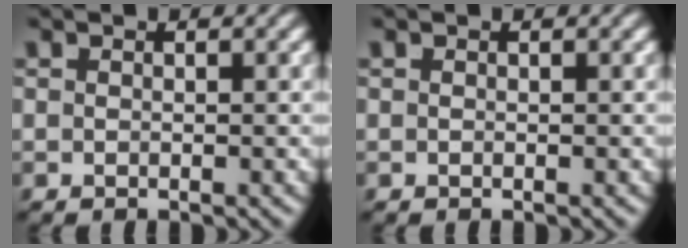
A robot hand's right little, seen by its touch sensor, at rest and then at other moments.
{"total": 0.0}